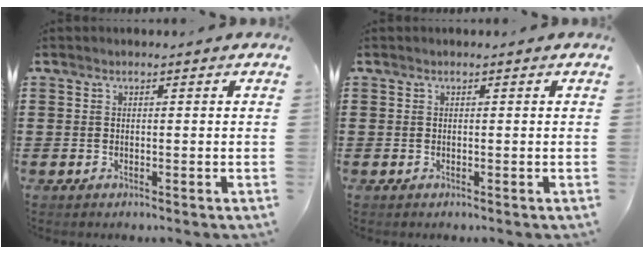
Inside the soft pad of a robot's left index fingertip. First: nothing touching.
{"total": 0.0}